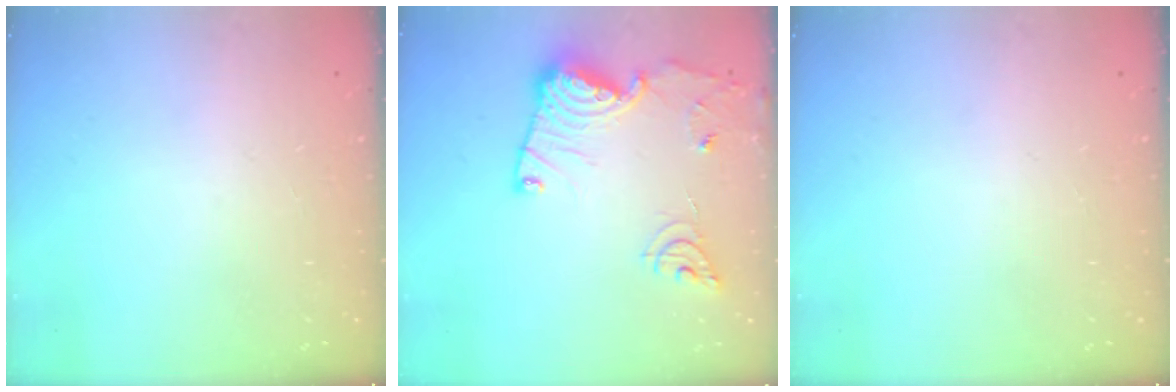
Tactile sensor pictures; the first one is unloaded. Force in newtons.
{"total": 15.7, "press": 15.6, "slide": 1.7}
{"total": 0.0}